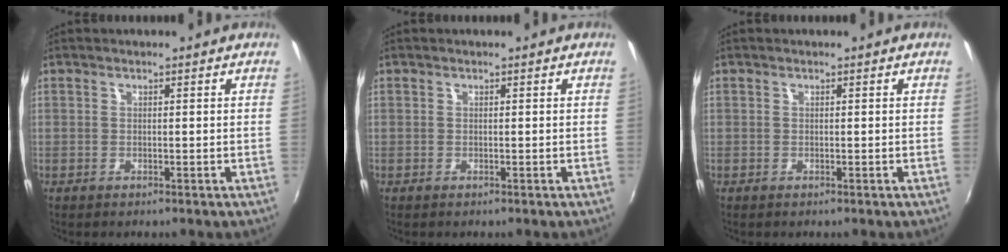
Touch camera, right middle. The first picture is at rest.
{"total": 0.0}
{"total": 0.0}